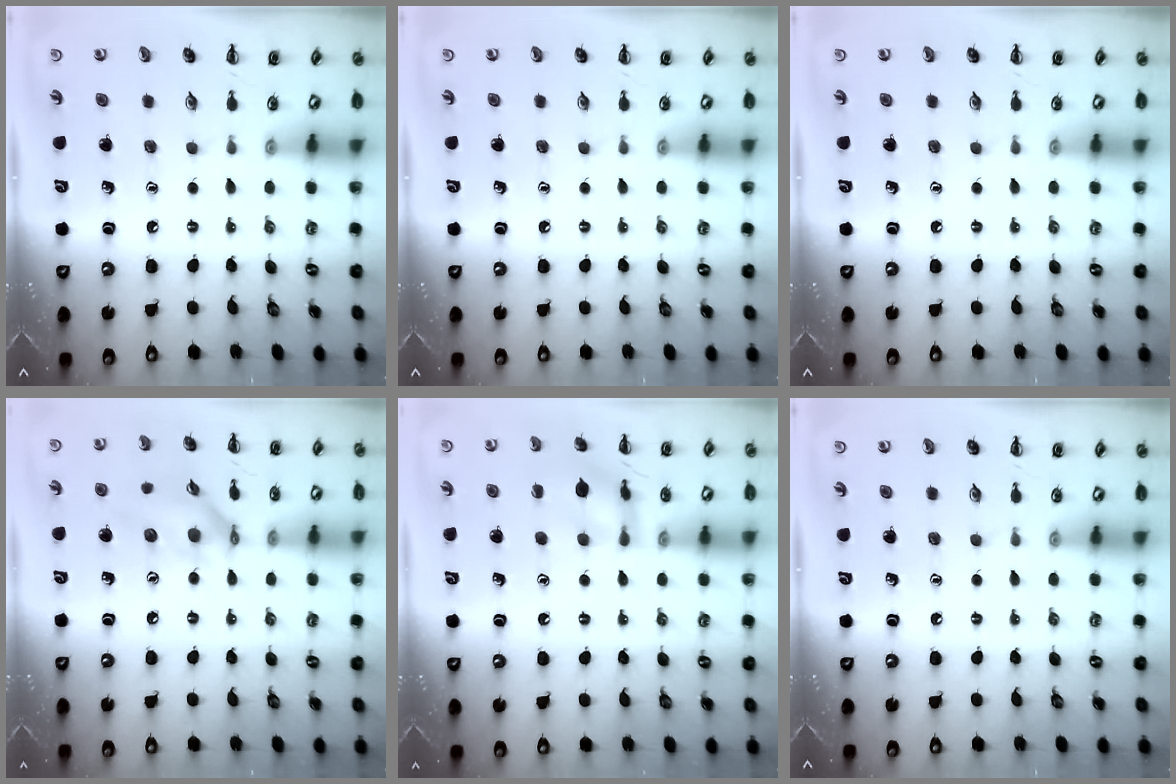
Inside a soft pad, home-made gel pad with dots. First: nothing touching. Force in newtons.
{"total": 0.0}
{"total": 0.0}
{"total": 12.1, "press": 11.9, "slide": 2.3}
{"total": 10.9, "press": 10.8, "slide": 0.6}
{"total": 0.0}